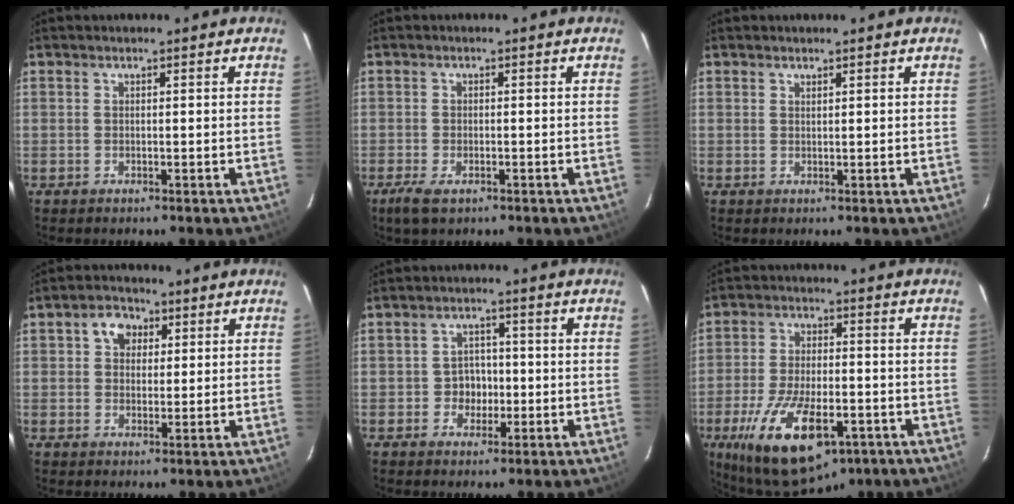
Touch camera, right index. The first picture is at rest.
{"total": 4.4, "force": [-2.7, 1.8, 3.0], "torque": [-0.071, -0.013, -0.048]}
{"total": 0.5, "force": [0.5, 0.0, 0.1], "torque": [-0.001, 0.001, 0.011]}
{"total": 4.9, "force": [1.8, 3.9, 2.3], "torque": [-0.031, 0.018, 0.032]}
{"total": 4.1, "force": [-1.1, 3.8, 1.3], "torque": [-0.020, 0.011, -0.012]}
{"total": 19.1, "force": [-9.4, 8.2, 14.5], "torque": [-0.281, -0.034, -0.143]}